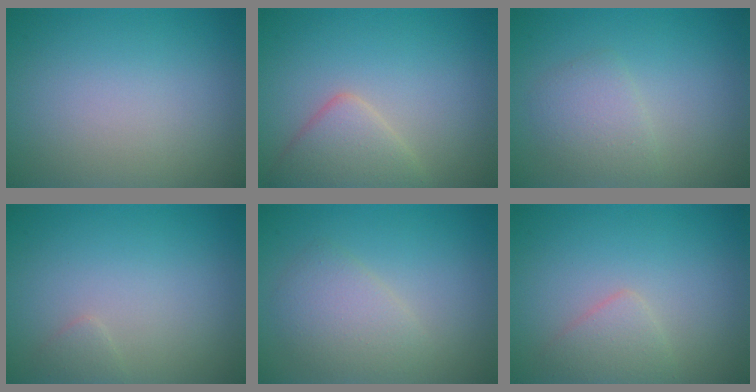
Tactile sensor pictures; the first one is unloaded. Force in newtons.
{"total": 3.5, "press": 3.5, "slide": 0.1}
{"total": 2.2, "press": 2.2, "slide": 0.0}
{"total": 0.8, "press": 0.7, "slide": 0.1}
{"total": 2.9, "press": 2.9, "slide": 0.1}
{"total": 1.9, "press": 1.9, "slide": 0.1}